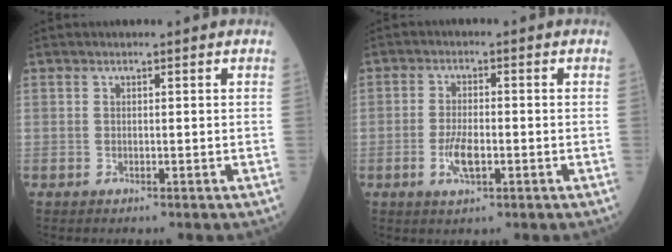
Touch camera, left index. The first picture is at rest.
{"total": 4.3, "force": [-1.5, 1.4, 3.8], "torque": [-0.078, -0.001, -0.026]}